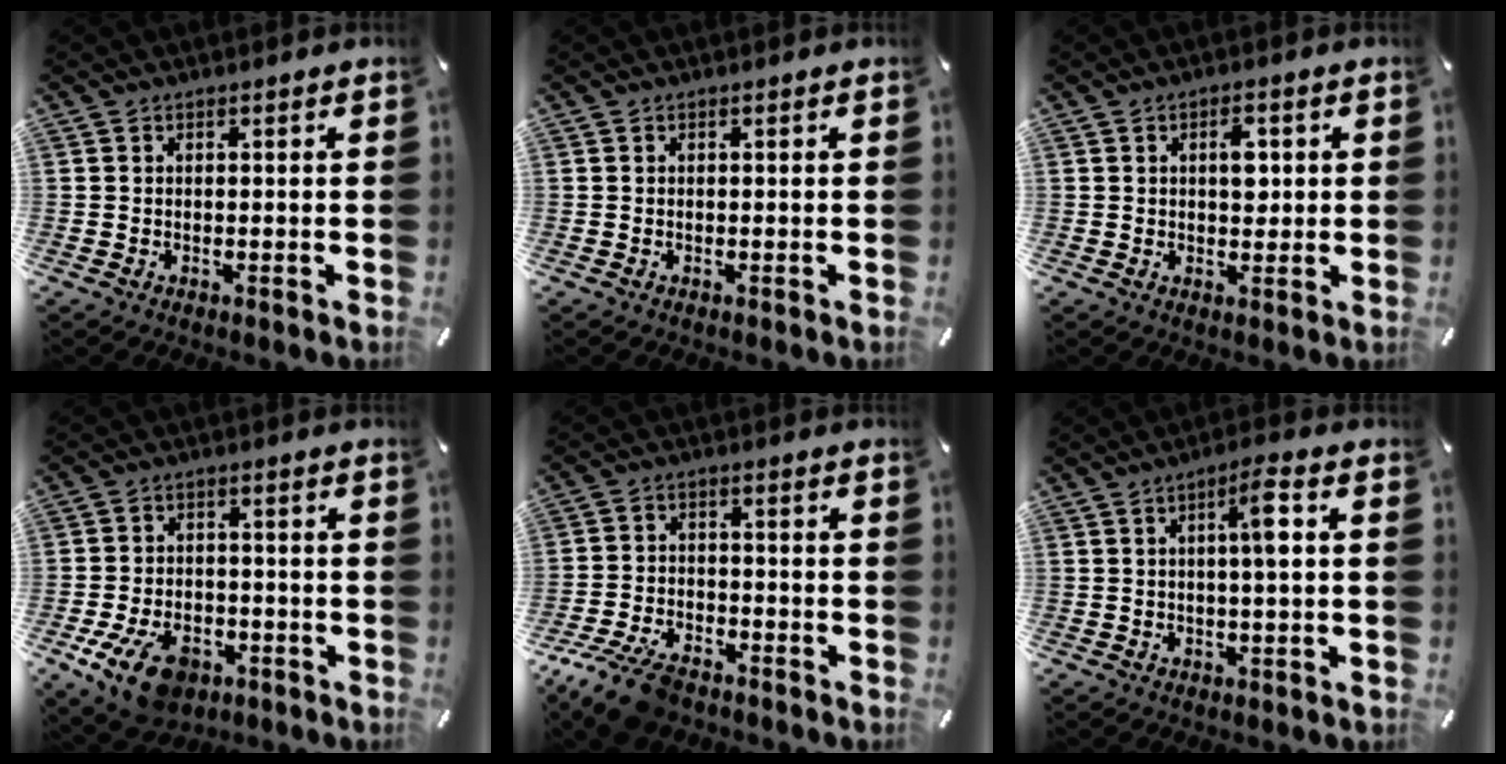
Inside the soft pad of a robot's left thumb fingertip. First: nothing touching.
{"total": 0.0}
{"total": 5.2, "force": [0.9, 3.1, 4.0], "torque": [-0.050, -0.004, 0.006]}
{"total": 10.9, "force": [-5.5, 6.9, 6.5], "torque": [-0.130, 0.028, -0.094]}
{"total": 9.9, "force": [-7.4, 4.3, 4.9], "torque": [-0.098, 0.035, -0.140]}
{"total": 6.8, "force": [1.1, 1.0, 6.6], "torque": [-0.118, 0.006, 0.010]}